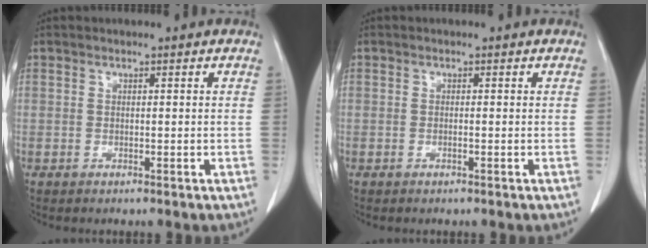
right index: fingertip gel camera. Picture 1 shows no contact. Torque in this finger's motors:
{"motor_torque": [-0.16, 0.12, -0.02, -0.01]}